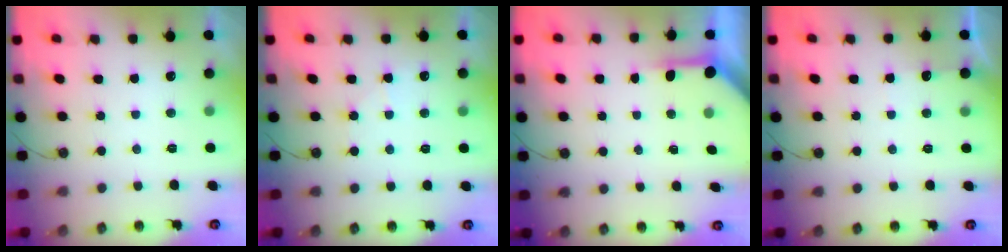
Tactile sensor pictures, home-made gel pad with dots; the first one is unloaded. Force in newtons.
{"total": 4.8, "press": 4.7, "slide": 0.7}
{"total": 3.9, "press": 3.9, "slide": 0.4}
{"total": 3.5, "press": 3.4, "slide": 0.6}